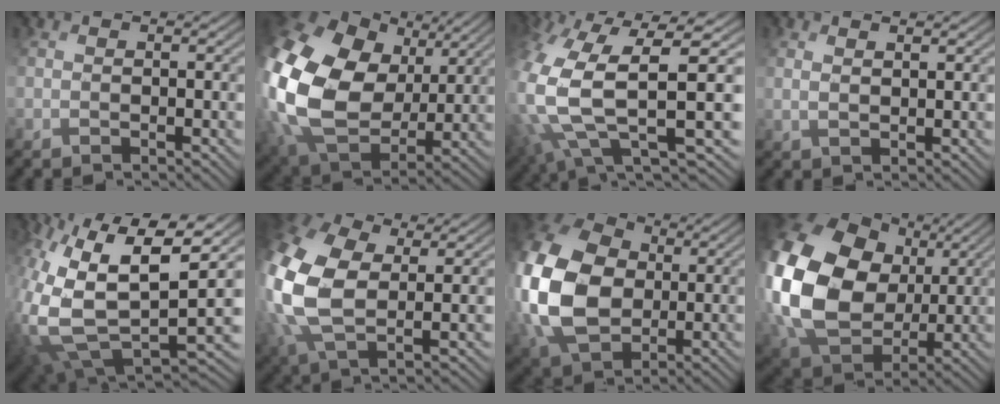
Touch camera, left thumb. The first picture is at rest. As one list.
[{"total": 21.9, "force": [4.0, 16.4, 14.0], "torque": [-0.387, -0.026, 0.116]}, {"total": 13.5, "force": [-1.3, 6.8, 11.6], "torque": [-0.309, -0.044, 0.011]}, {"total": 1.8, "force": [1.3, 0.5, 1.2], "torque": [-0.024, -0.001, 0.029]}, {"total": 17.5, "force": [-1.1, 10.5, 13.9], "torque": [-0.328, -0.067, 0.022]}, {"total": 16.3, "force": [1.3, 10.6, 12.4], "torque": [-0.352, -0.027, 0.037]}, {"total": 18.2, "force": [0.4, 13.4, 12.3], "torque": [-0.347, -0.020, 0.019]}, {"total": 21.9, "force": [3.7, 16.7, 13.7], "torque": [-0.394, -0.010, 0.096]}]